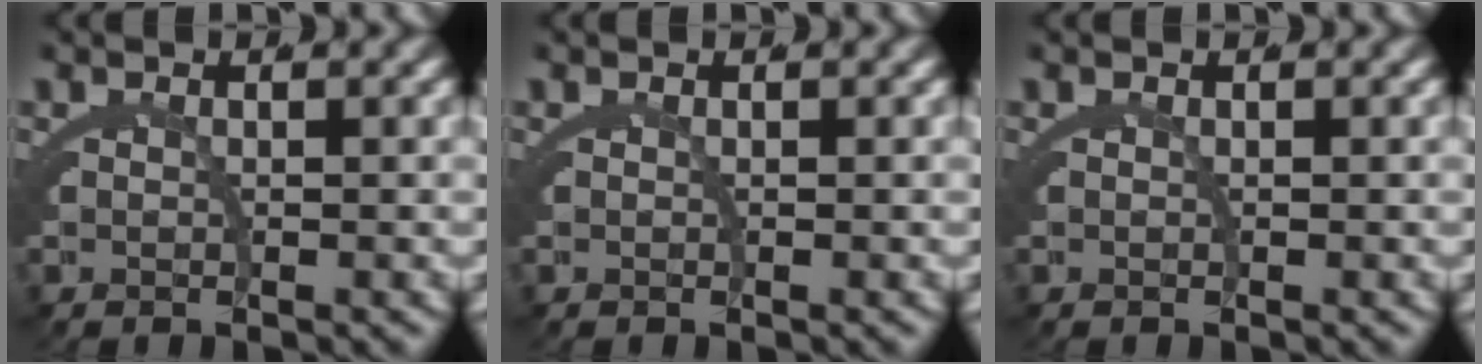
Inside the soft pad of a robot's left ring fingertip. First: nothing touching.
{"total": 0.0}
{"total": 0.0}